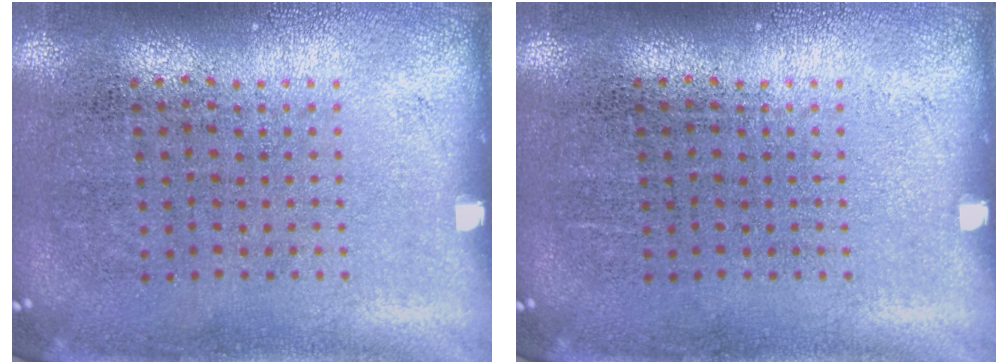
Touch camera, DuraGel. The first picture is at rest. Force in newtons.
{"total": 0.0}